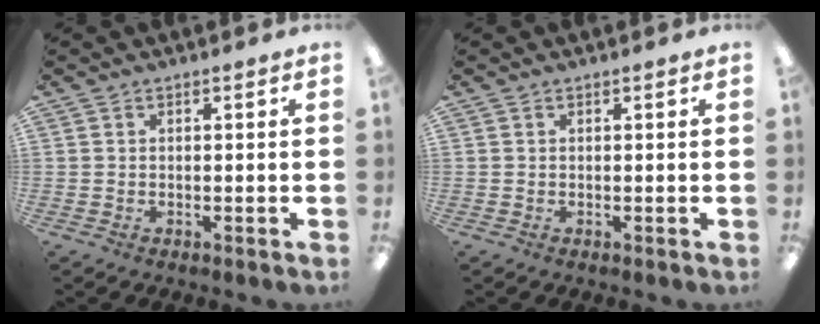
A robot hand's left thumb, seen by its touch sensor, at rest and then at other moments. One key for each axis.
{"total": 0.0}